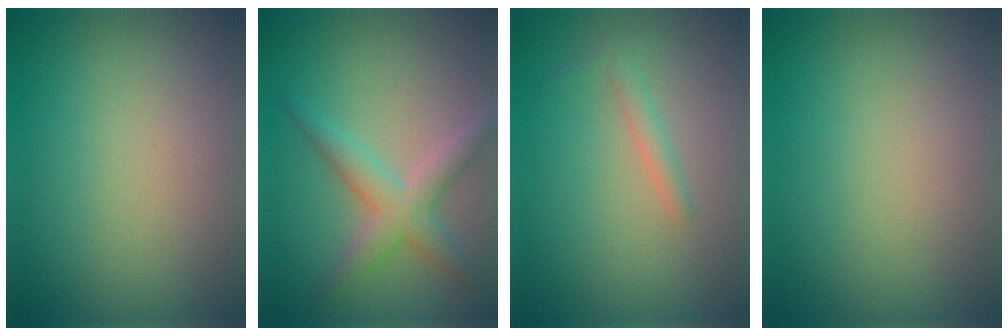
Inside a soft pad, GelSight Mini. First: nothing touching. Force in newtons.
{"total": 3.5, "press": 3.5, "slide": 0.1}
{"total": 1.3, "press": 1.3, "slide": 0.1}
{"total": 0.0}